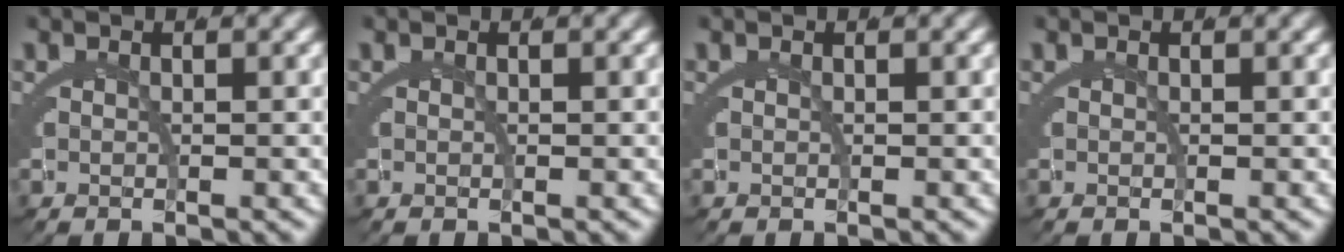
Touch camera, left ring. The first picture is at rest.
{"total": 0.0}
{"total": 0.0}
{"total": 0.0}